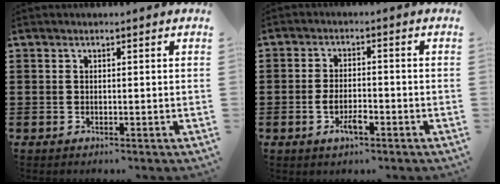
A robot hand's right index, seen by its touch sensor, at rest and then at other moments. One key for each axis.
{"total": 3.8, "fx": -1.6, "fy": 1.6, "fz": 3.1, "tx": -0.060, "ty": 0.003, "tz": -0.031}